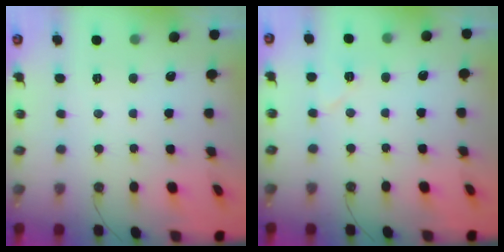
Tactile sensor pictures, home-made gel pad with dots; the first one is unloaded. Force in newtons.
{"total": 6.7, "press": 6.3, "slide": 2.2}